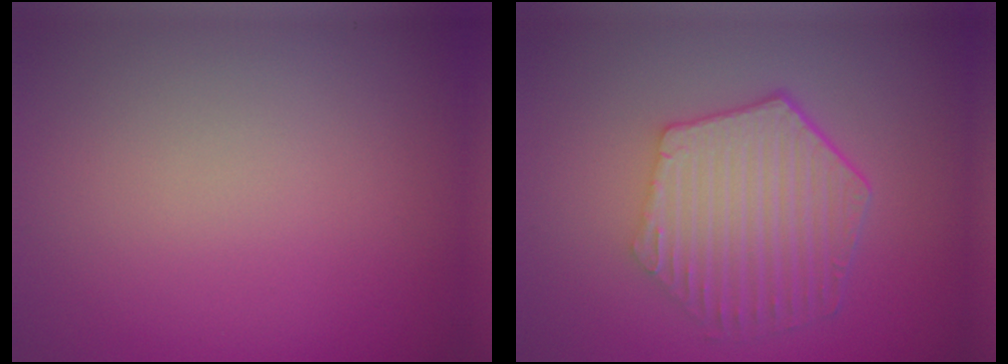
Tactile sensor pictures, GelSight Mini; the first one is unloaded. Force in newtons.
{"total": 6.2, "press": 4.6, "slide": 4.2}